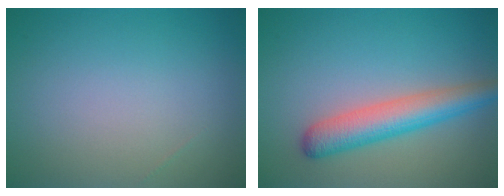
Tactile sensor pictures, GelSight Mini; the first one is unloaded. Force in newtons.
{"total": 4.6, "press": 4.6, "slide": 0.2}